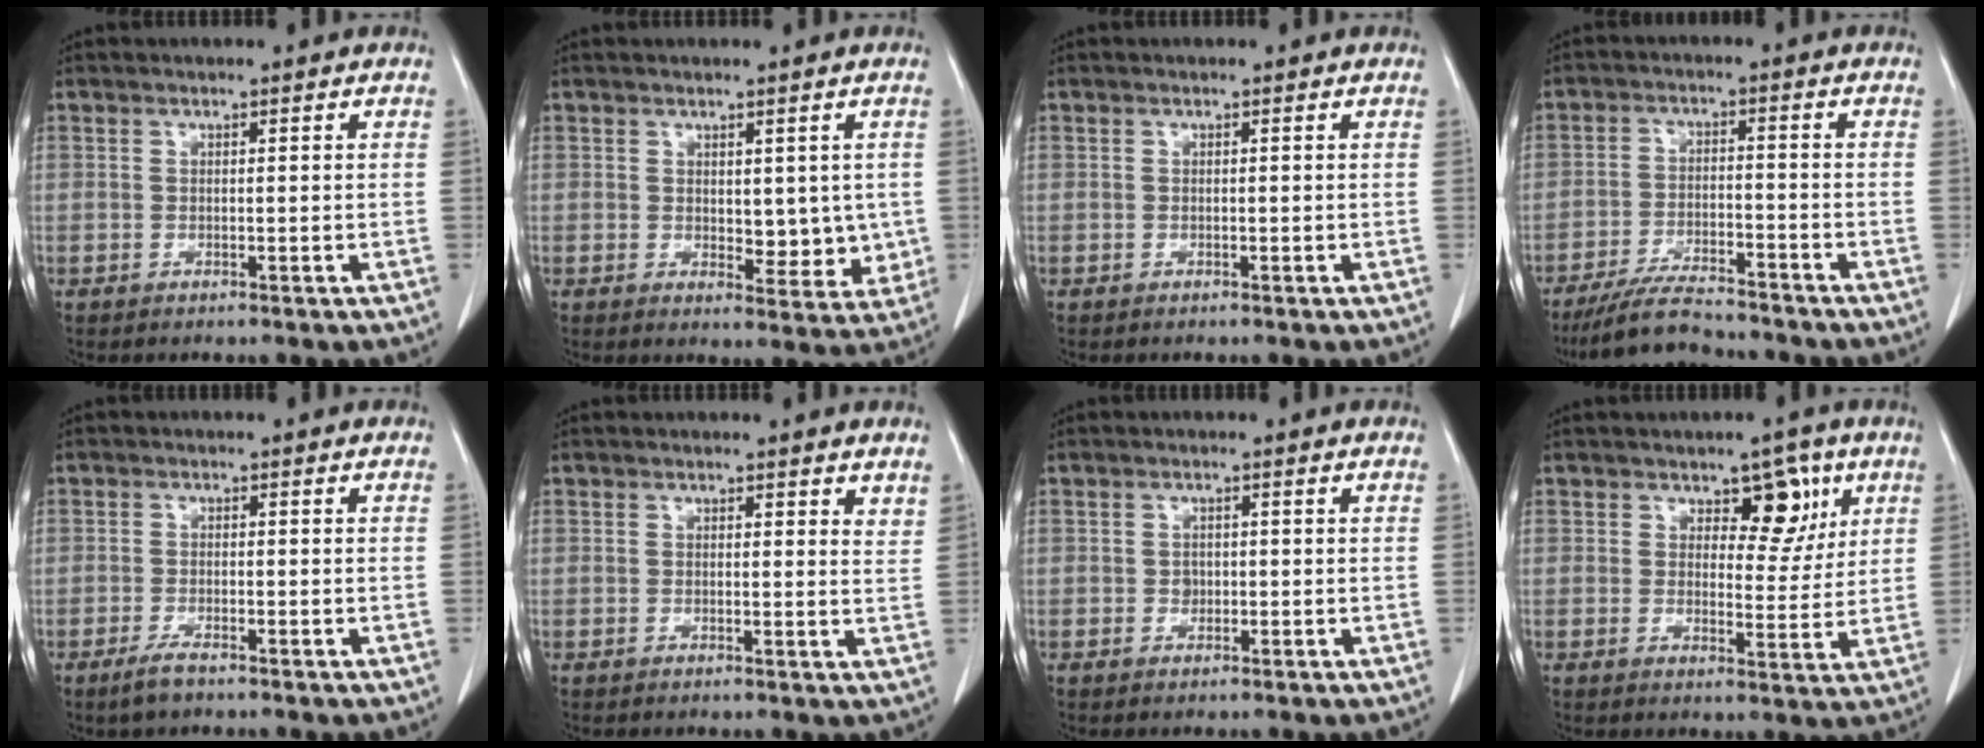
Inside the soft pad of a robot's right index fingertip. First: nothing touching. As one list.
[{"total": 5.7, "force": [0.4, 3.3, 4.7], "torque": [-0.040, -0.009, 0.016]}, {"total": 0.0}, {"total": 8.7, "force": [-7.9, 1.5, 3.3], "torque": [-0.058, -0.016, -0.138]}, {"total": 2.5, "force": [-1.9, 0.6, 1.5], "torque": [-0.036, -0.004, -0.033]}, {"total": 2.7, "force": [2.3, 0.8, 1.2], "torque": [-0.007, -0.007, 0.019]}, {"total": 1.1, "force": [-0.1, 1.0, 0.5], "torque": [-0.005, 0.004, 0.002]}, {"total": 6.1, "force": [3.2, 3.3, 4.0], "torque": [-0.041, 0.002, 0.046]}]